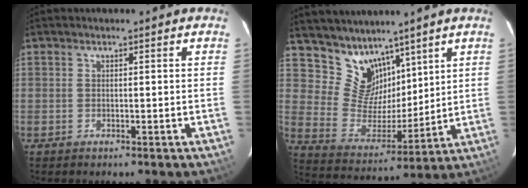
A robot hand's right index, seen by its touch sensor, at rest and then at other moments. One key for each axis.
{"total": 12.0, "fx": 9.1, "fy": 7.1, "fz": 3.3, "tx": -0.063, "ty": 0.000, "tz": 0.185}